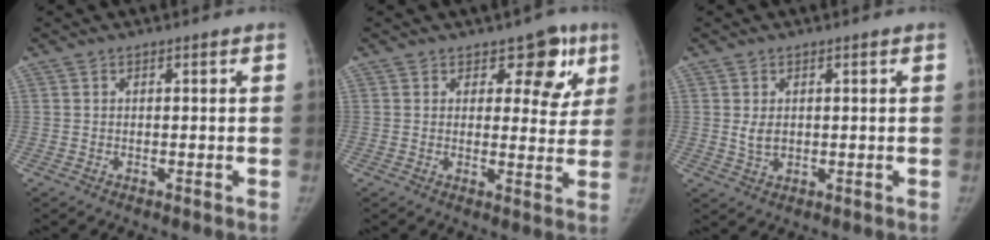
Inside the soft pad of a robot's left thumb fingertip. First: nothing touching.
{"total": 7.8, "force": [4.2, 4.8, 4.5], "torque": [-0.006, -0.016, 0.049]}
{"total": 2.8, "force": [0.5, 1.8, 2.1], "torque": [-0.034, -0.006, 0.015]}